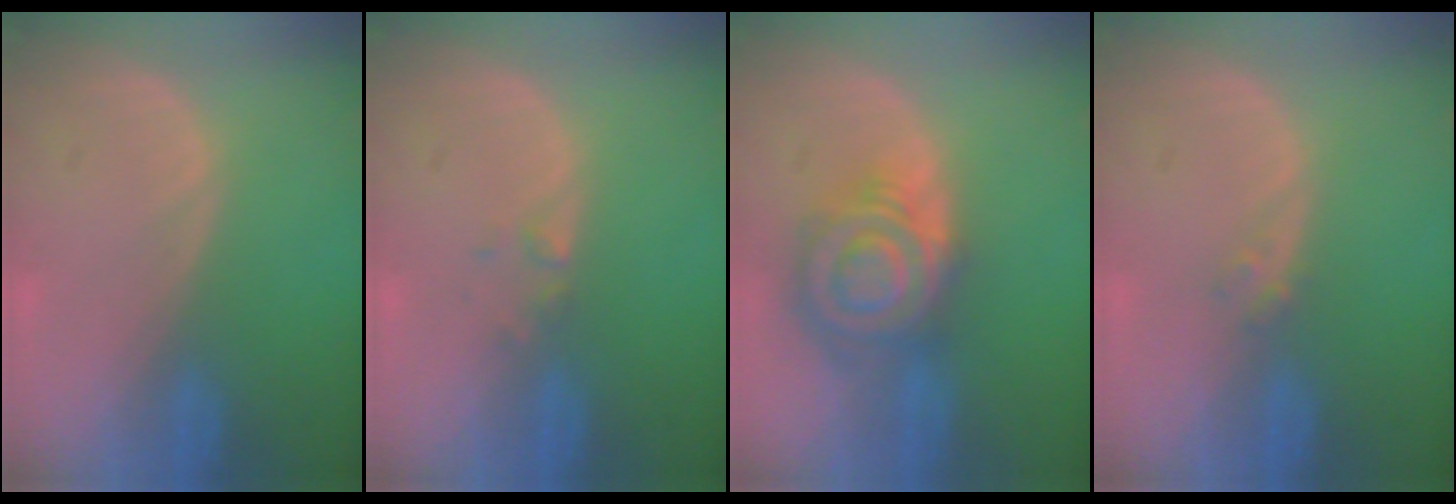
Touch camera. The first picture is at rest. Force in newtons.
{"total": 1.2, "press": 1.2, "slide": 0.1}
{"total": 8.9, "press": 8.9, "slide": 0.6}
{"total": 1.4, "press": 1.2, "slide": 0.7}